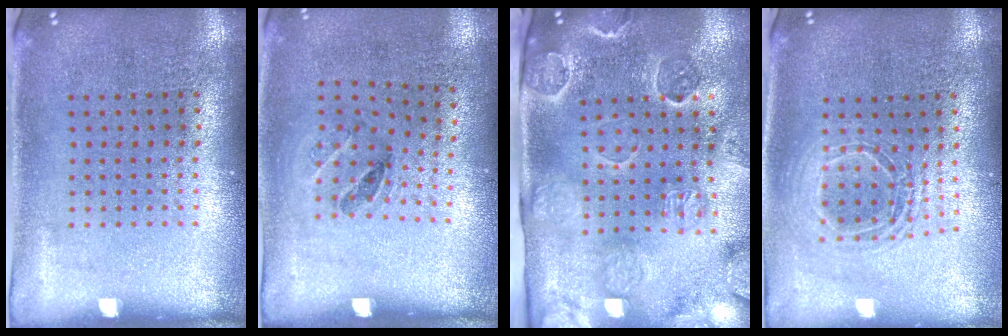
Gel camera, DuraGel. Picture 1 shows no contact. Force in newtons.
{"total": 1.2, "press": 0.8, "slide": 0.9}
{"total": 3.3, "press": 3.2, "slide": 0.5}
{"total": 1.6, "press": 1.3, "slide": 0.8}